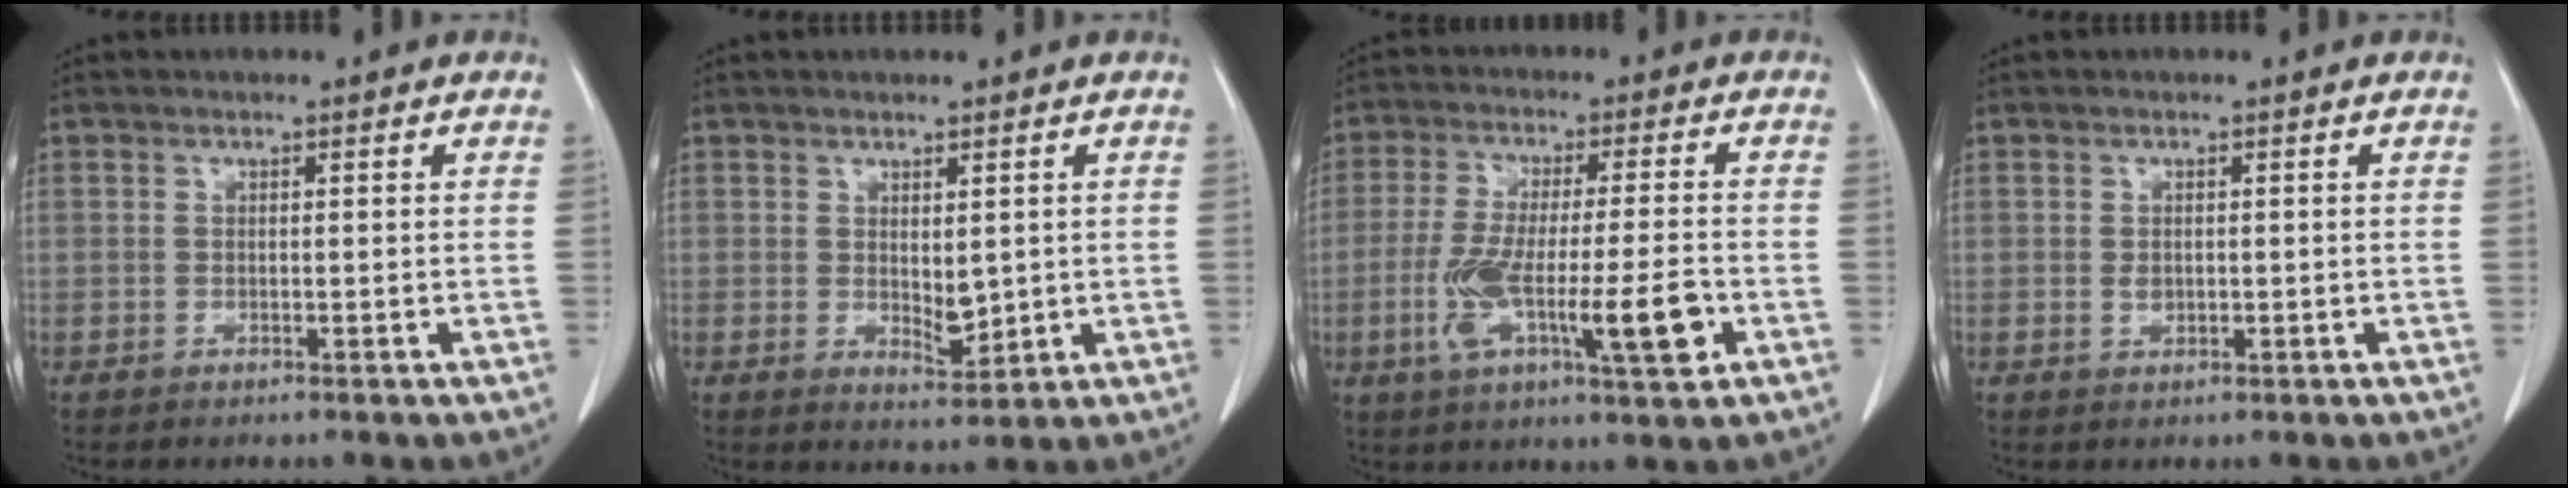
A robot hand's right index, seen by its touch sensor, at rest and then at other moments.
{"total": 3.8, "force": [0.2, 1.8, 3.3], "torque": [-0.053, -0.008, 0.016]}
{"total": 13.6, "force": [-4.0, 2.0, 12.8], "torque": [-0.235, -0.007, -0.063]}
{"total": 1.6, "force": [-0.1, 1.3, 1.0], "torque": [-0.020, 0.003, 0.003]}